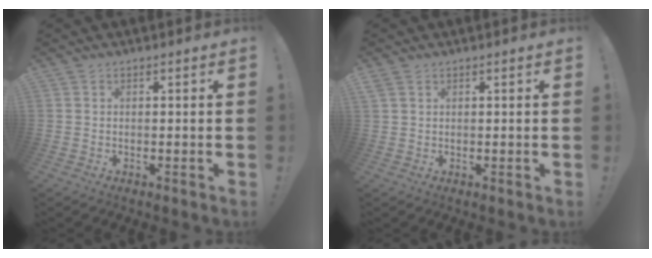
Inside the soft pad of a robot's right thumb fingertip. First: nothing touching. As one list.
[{"total": 1.6, "force": [0.9, 0.9, 0.9], "torque": [-0.019, 0.002, 0.017]}]